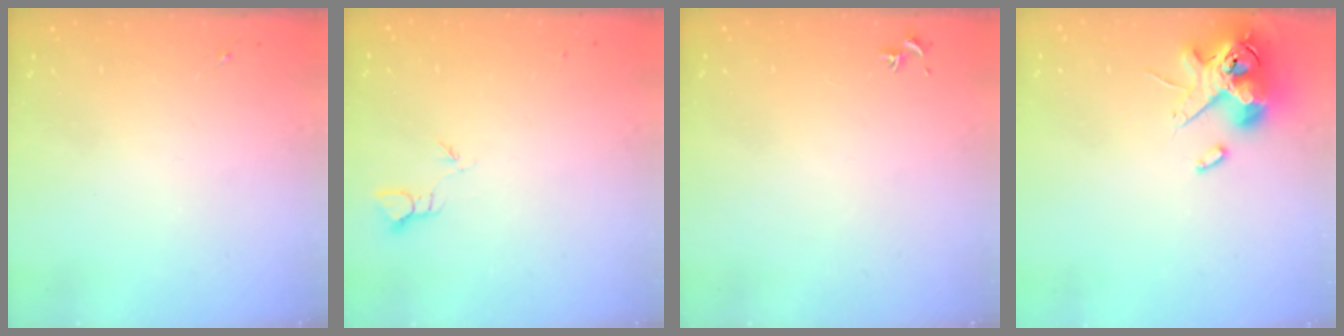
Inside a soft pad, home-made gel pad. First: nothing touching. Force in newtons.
{"total": 2.4, "press": 2.4, "slide": 0.2}
{"total": 0.8, "press": 0.7, "slide": 0.3}
{"total": 13.9, "press": 13.7, "slide": 2.4}